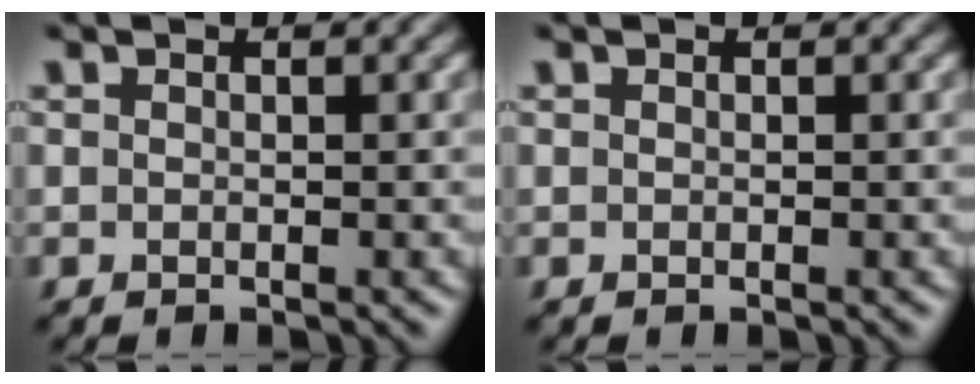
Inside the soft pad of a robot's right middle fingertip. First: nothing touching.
{"total": 0.0}